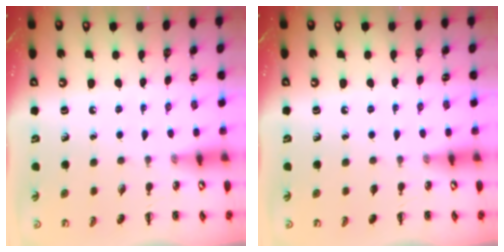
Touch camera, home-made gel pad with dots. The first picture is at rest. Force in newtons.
{"total": 0.0}